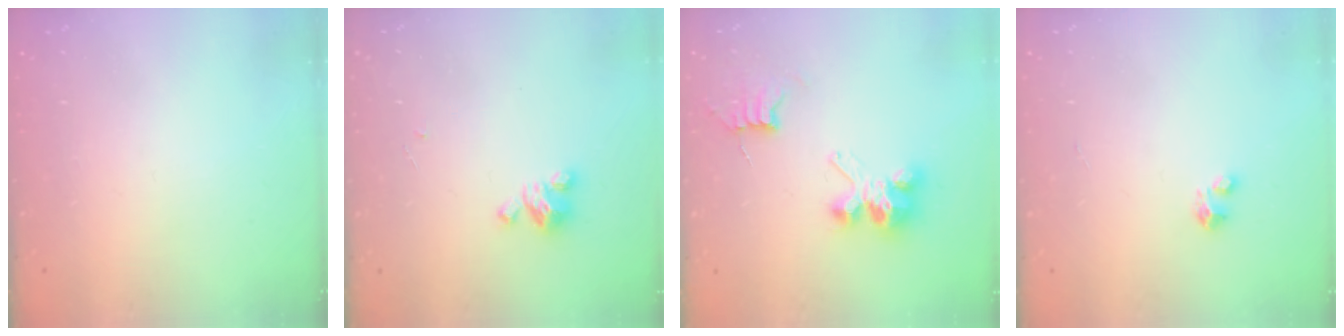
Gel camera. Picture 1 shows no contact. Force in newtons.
{"total": 3.6, "press": 3.6, "slide": 0.3}
{"total": 7.5, "press": 7.5, "slide": 0.6}
{"total": 2.1, "press": 2.1, "slide": 0.1}